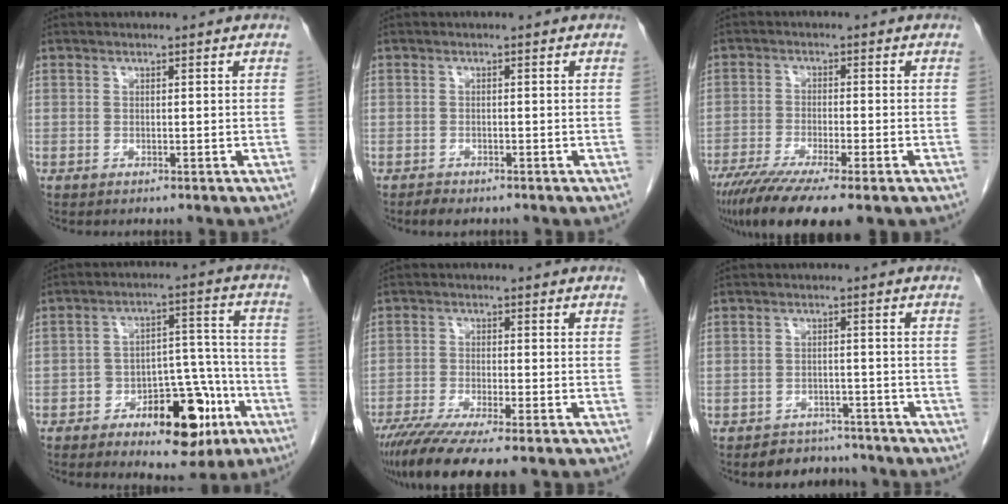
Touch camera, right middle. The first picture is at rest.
{"total": 1.6, "force": [-1.3, 0.6, 0.6], "torque": [-0.016, -0.002, -0.019]}
{"total": 12.6, "force": [-8.8, 1.5, 8.9], "torque": [-0.153, -0.030, -0.141]}
{"total": 13.9, "force": [-7.0, 5.9, 10.4], "torque": [-0.130, 0.026, -0.097]}
{"total": 10.4, "force": [-7.7, 0.7, 7.0], "torque": [-0.114, -0.022, -0.125]}
{"total": 4.2, "force": [-3.7, 2.0, -0.4], "torque": [0.012, 0.008, -0.055]}